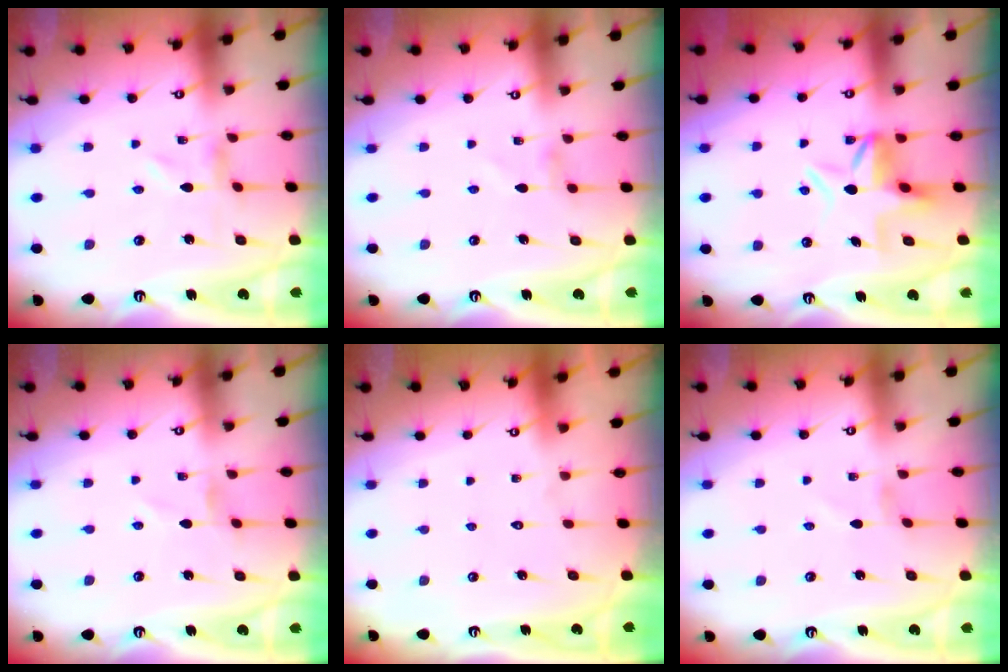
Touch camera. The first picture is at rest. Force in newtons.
{"total": 0.0}
{"total": 6.3, "press": 6.2, "slide": 0.5}
{"total": 1.1, "press": 1.1, "slide": 0.1}
{"total": 1.5, "press": 1.5, "slide": 0.1}
{"total": 0.9, "press": 0.8, "slide": 0.2}